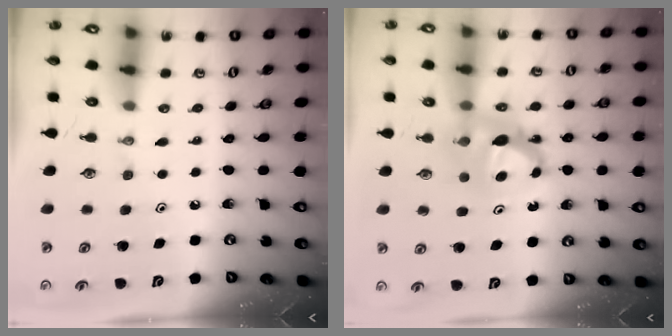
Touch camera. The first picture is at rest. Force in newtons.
{"total": 8.2, "press": 8.2, "slide": 0.2}